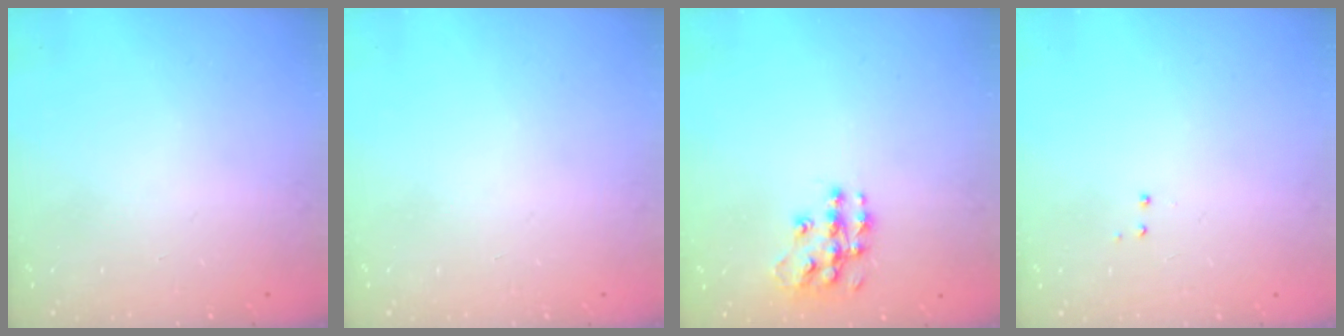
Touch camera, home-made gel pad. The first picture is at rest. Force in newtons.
{"total": 0.0}
{"total": 10.4, "press": 10.4, "slide": 0.4}
{"total": 2.9, "press": 2.8, "slide": 0.6}